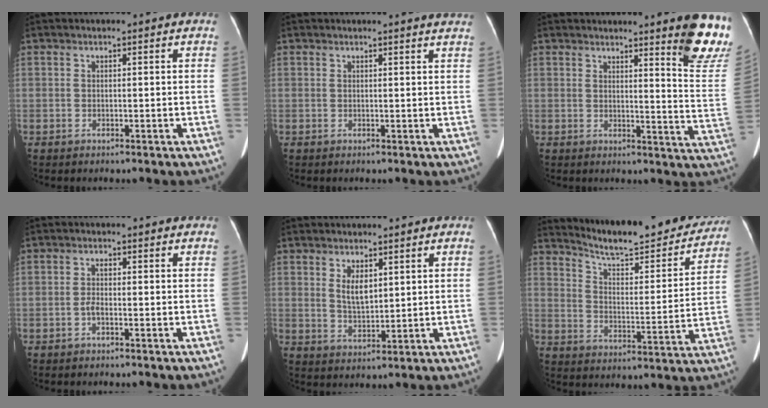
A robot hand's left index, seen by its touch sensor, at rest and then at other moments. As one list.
[{"total": 3.1, "force": [2.9, -0.3, 0.8], "torque": [-0.013, -0.009, 0.017]}, {"total": 10.3, "force": [8.4, -0.3, 6.0], "torque": [-0.052, -0.064, 0.080]}, {"total": 1.5, "force": [-0.8, 0.4, 1.2], "torque": [-0.022, 0.001, -0.015]}, {"total": 3.9, "force": [1.7, 1.8, 3.1], "torque": [-0.059, -0.002, 0.039]}, {"total": 20.1, "force": [18.6, 2.7, 6.9], "torque": [-0.098, -0.041, 0.251]}]